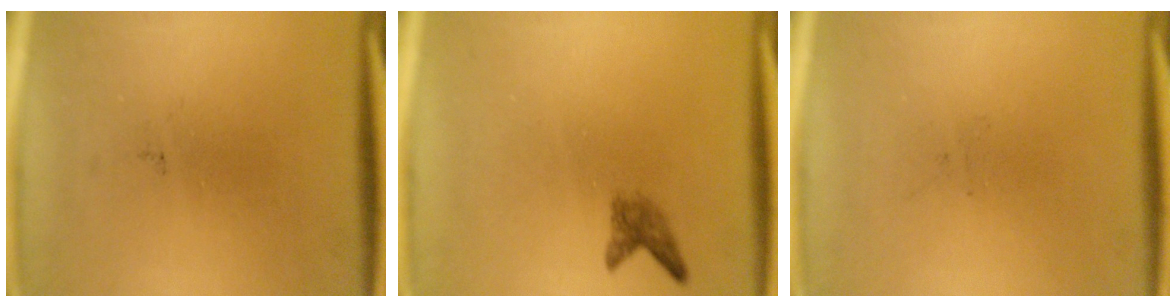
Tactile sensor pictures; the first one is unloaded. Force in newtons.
{"total": 1.8}
{"total": 0.0}